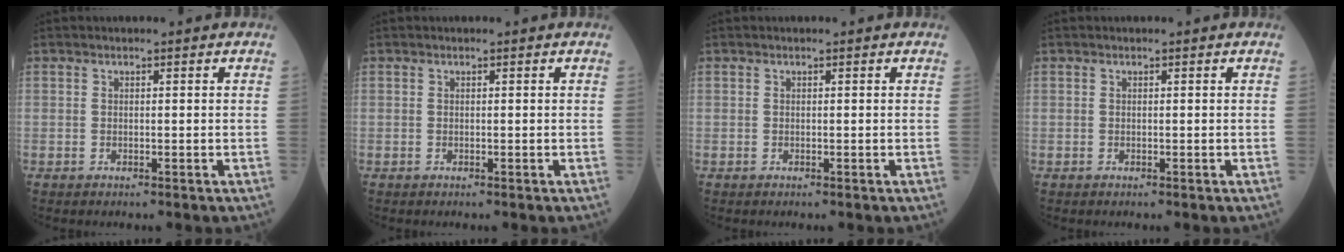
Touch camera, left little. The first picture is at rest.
{"total": 0.0}
{"total": 0.0}
{"total": 0.0}